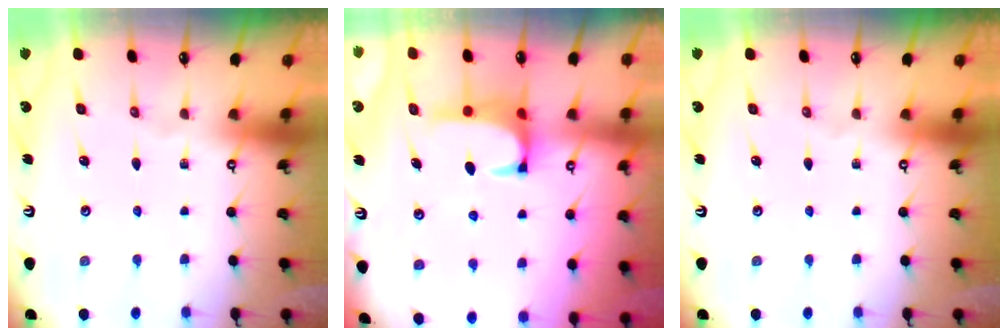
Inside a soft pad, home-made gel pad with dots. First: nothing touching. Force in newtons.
{"total": 2.5, "press": 2.4, "slide": 0.7}
{"total": 0.0}